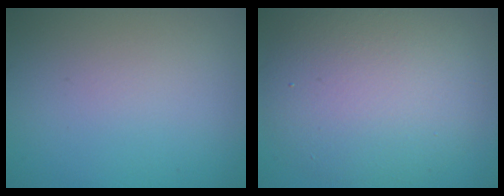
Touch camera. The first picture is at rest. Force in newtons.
{"total": 8.9, "press": 8.9, "slide": 0.3}